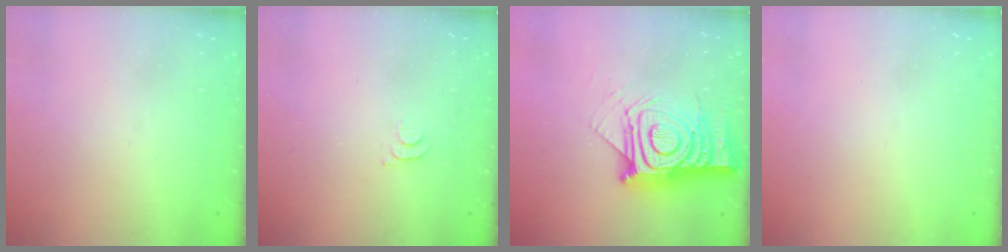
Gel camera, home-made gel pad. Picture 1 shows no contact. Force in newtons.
{"total": 5.2, "press": 5.1, "slide": 0.5}
{"total": 18.4, "press": 18.4, "slide": 1.5}
{"total": 0.0}